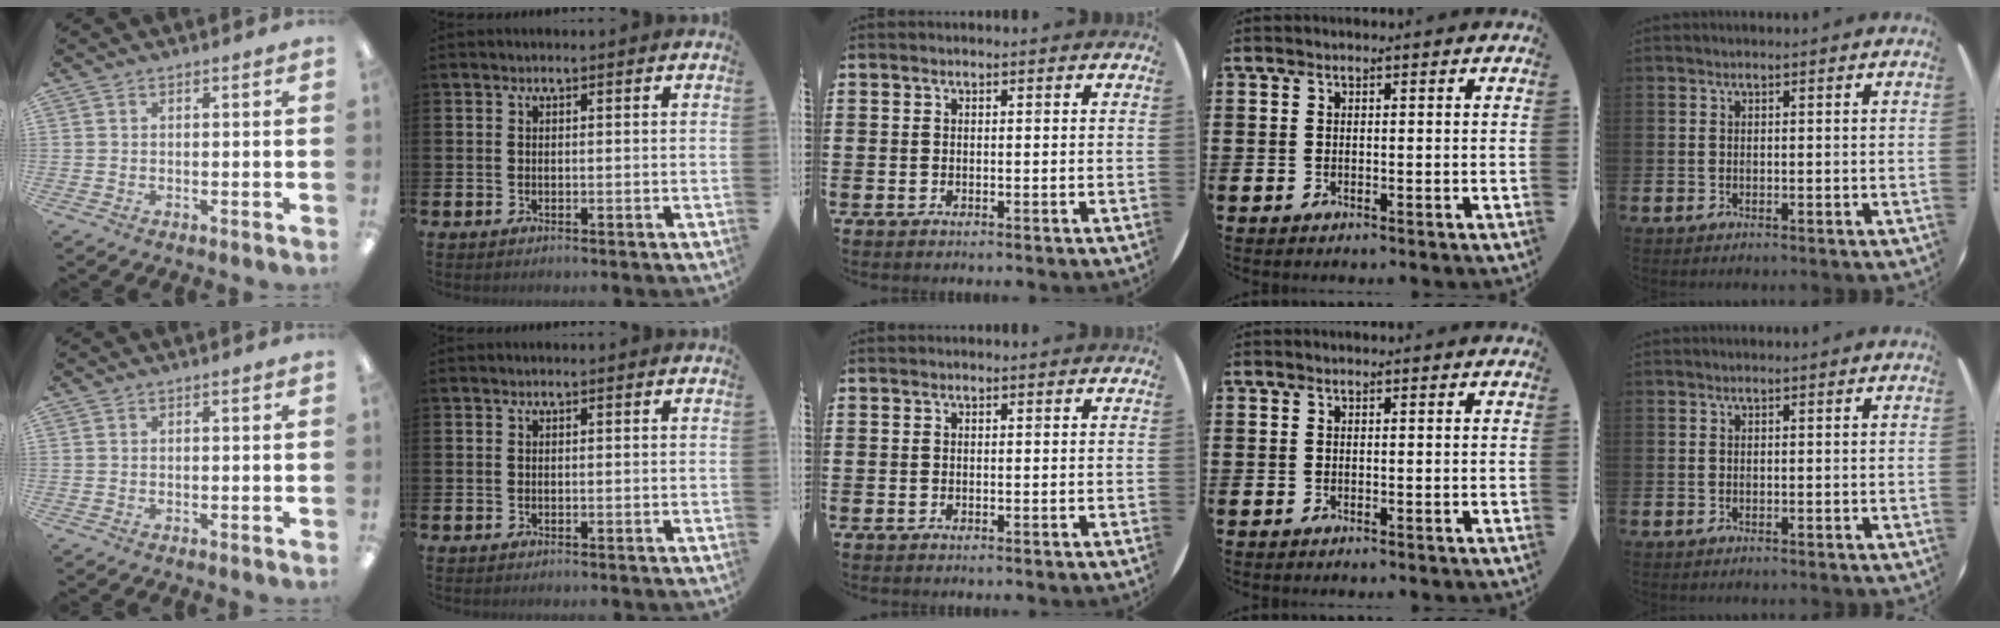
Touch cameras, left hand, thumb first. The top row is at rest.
{}